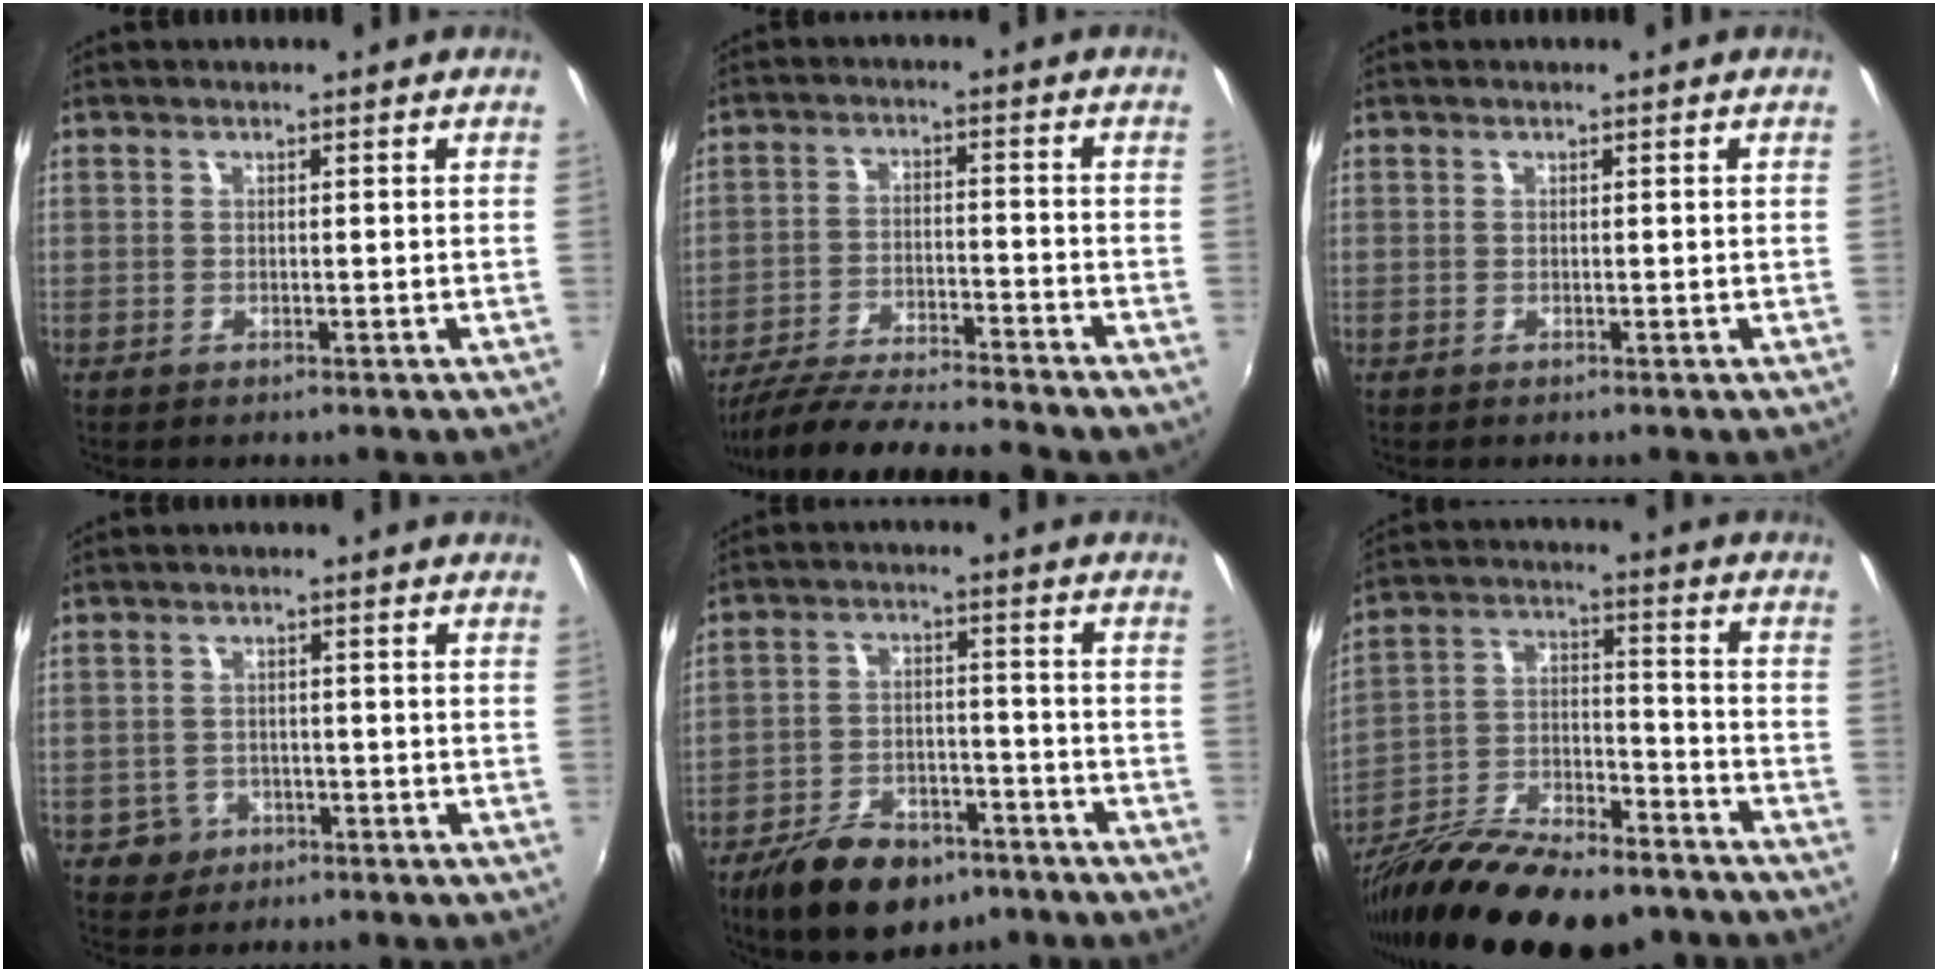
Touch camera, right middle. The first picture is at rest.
{"total": 15.4, "force": [-13.9, 0.6, 6.6], "torque": [-0.138, -0.023, -0.227]}
{"total": 0.0}
{"total": 3.8, "force": [-1.8, 3.4, 0.4], "torque": [-0.019, 0.006, -0.026]}
{"total": 14.0, "force": [-9.8, 6.9, 7.2], "torque": [-0.153, -0.006, -0.152]}
{"total": 22.9, "force": [-17.1, 7.9, 13.0], "torque": [-0.242, -0.018, -0.273]}